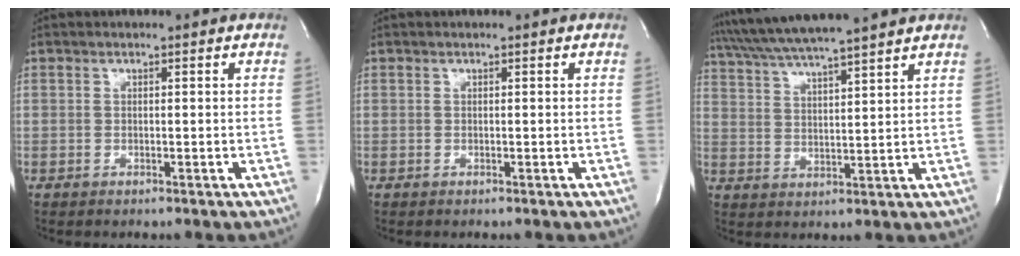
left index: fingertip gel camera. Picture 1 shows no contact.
{"total": 0.0}
{"total": 12.7, "force": [11.0, -0.6, 6.4], "torque": [-0.120, 0.023, 0.175]}